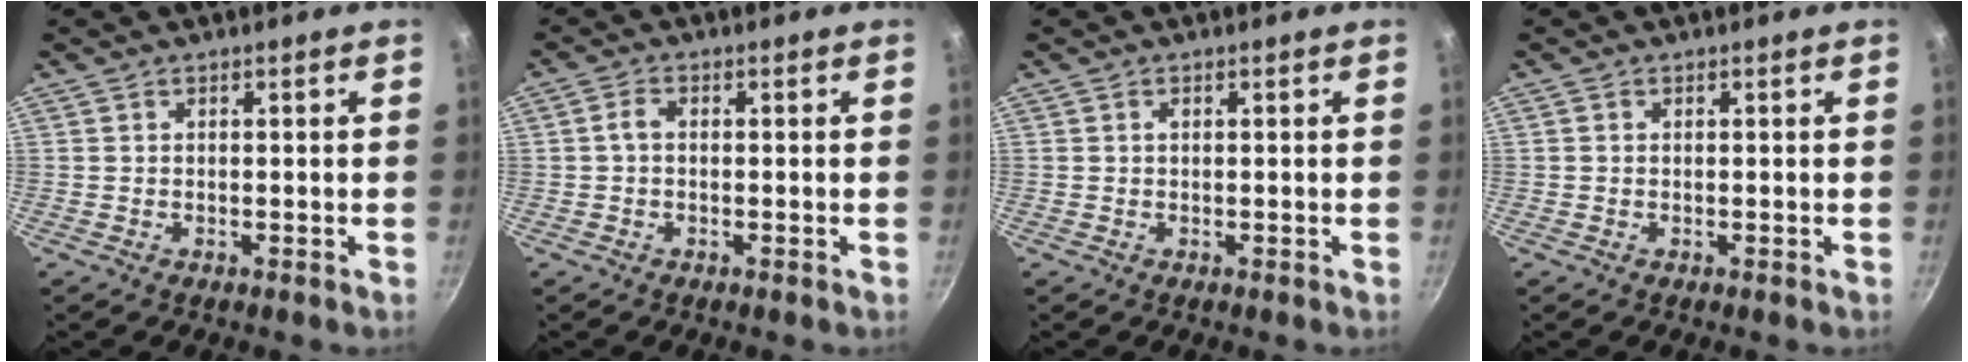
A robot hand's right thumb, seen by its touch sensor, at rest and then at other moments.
{"total": 2.0, "force": [-0.1, 1.3, 1.6], "torque": [-0.032, 0.010, -0.004]}
{"total": 0.5, "force": [0.2, 0.4, 0.3], "torque": [-0.004, -0.001, 0.004]}
{"total": 0.0}